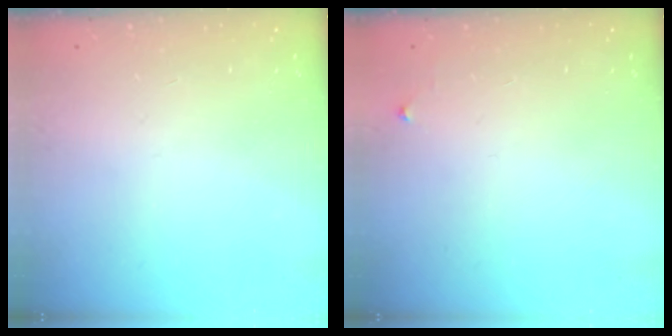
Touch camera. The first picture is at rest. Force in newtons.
{"total": 3.2, "press": 3.2, "slide": 0.5}